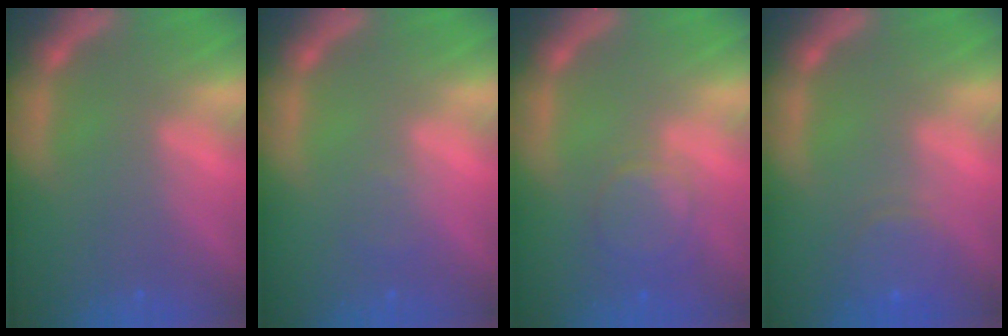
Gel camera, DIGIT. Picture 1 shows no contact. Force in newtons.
{"total": 0.9}
{"total": 4.0}
{"total": 3.5}